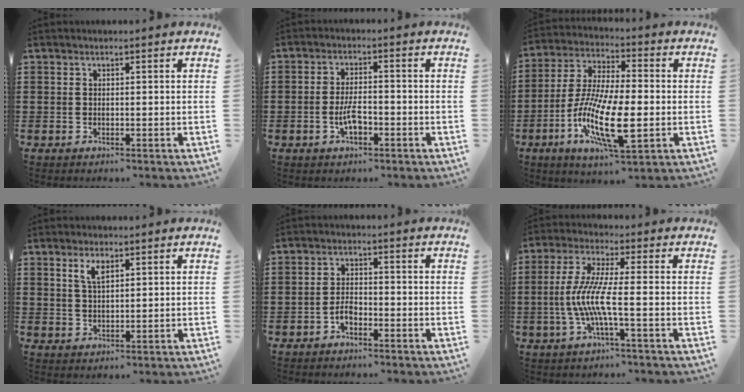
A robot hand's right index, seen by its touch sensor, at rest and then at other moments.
{"total": 4.5, "force": [-1.6, 1.7, 3.9], "torque": [-0.087, -0.001, -0.033]}
{"total": 14.9, "force": [-4.0, 4.9, 13.5], "torque": [-0.287, -0.013, -0.077]}
{"total": 3.2, "force": [1.8, 1.2, 2.3], "torque": [-0.052, 0.005, 0.030]}
{"total": 2.6, "force": [-1.7, 1.2, 1.6], "torque": [-0.041, 0.003, -0.036]}
{"total": 7.6, "force": [-2.0, 0.4, 7.4], "torque": [-0.171, -0.020, -0.049]}